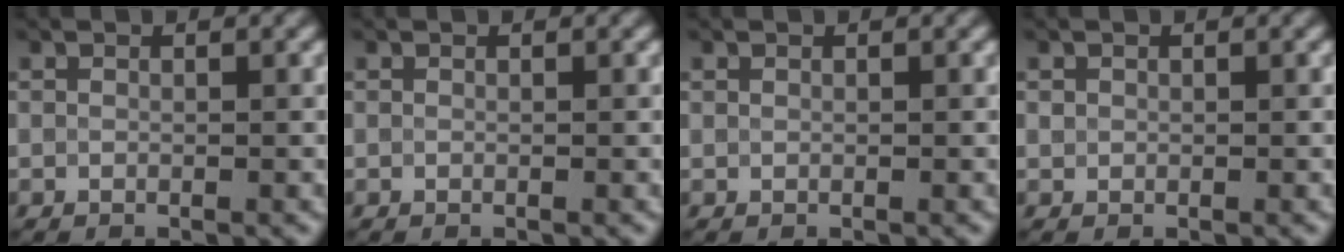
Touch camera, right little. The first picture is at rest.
{"total": 0.0}
{"total": 0.0}
{"total": 0.5, "force": [0.2, 0.5, 0.1], "torque": [0.003, -0.003, 0.006]}